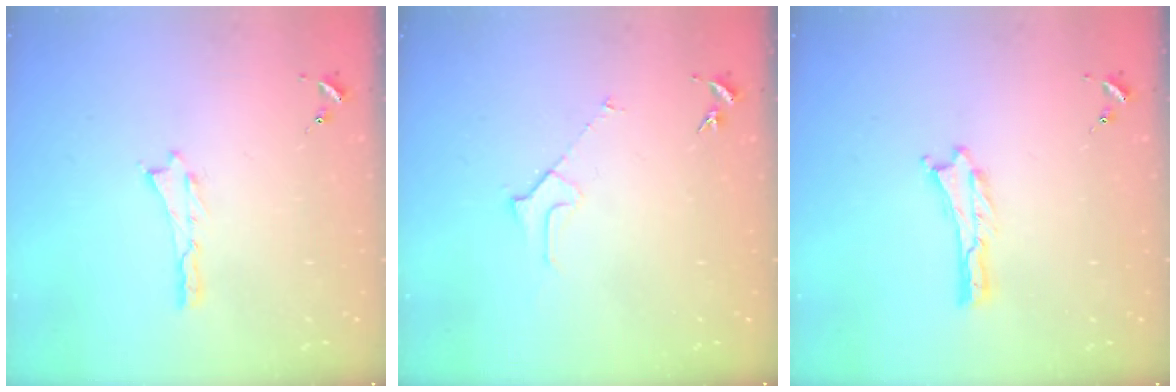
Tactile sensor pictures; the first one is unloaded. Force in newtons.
{"total": 2.3, "press": 2.3, "slide": 0.2}
{"total": 0.0}